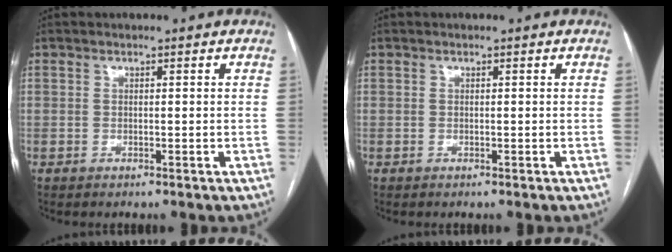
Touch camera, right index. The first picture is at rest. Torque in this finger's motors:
{"motor_torque": [0.00, 0.00, 0.00, 0.00]}